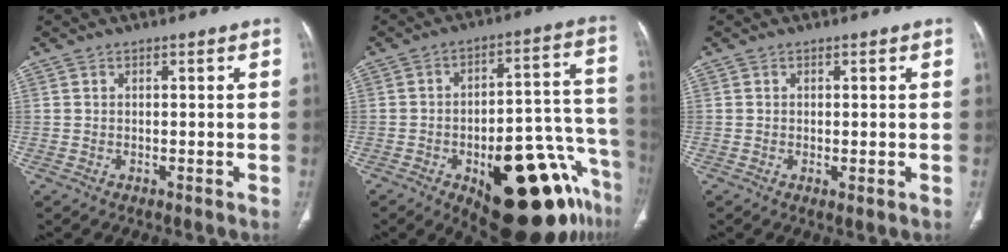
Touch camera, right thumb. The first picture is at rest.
{"total": 26.3, "force": [-13.6, 9.9, 20.2], "torque": [-0.182, 0.085, -0.183]}
{"total": 1.0, "force": [-0.2, 0.3, 0.9], "torque": [-0.019, -0.005, -0.004]}